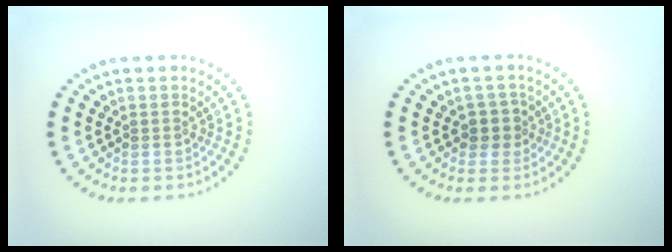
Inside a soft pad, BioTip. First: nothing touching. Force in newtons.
{"total": 1.9, "press": 1.7, "slide": 0.8}